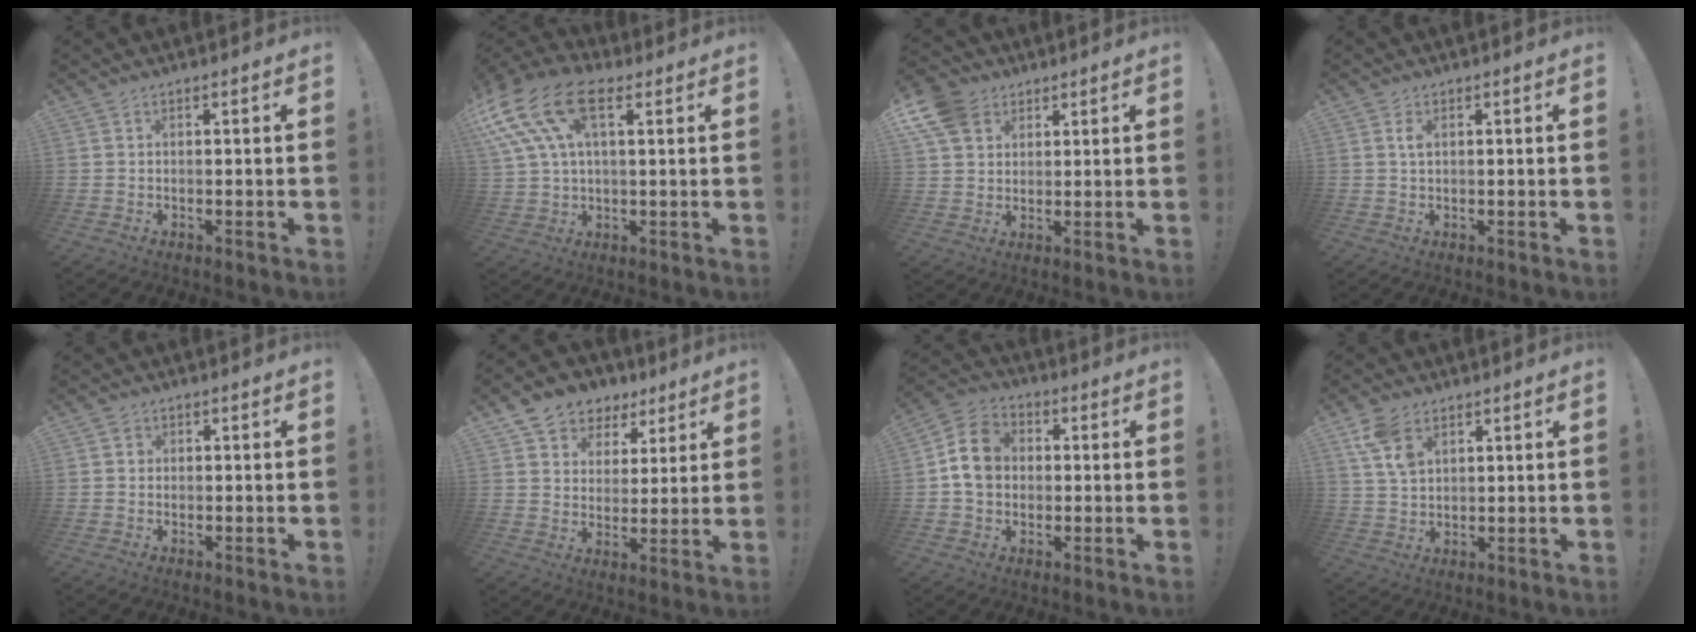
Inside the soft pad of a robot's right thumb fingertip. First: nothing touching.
{"total": 17.6, "force": [7.8, 9.5, 12.5], "torque": [-0.253, -0.019, 0.145]}
{"total": 9.7, "force": [4.9, 7.4, 3.9], "torque": [-0.070, -0.026, 0.097]}
{"total": 2.0, "force": [0.7, 1.0, 1.6], "torque": [-0.024, 0.001, 0.009]}
{"total": 1.4, "force": [0.0, 1.4, 0.4], "torque": [-0.008, 0.004, -0.002]}
{"total": 8.9, "force": [5.6, 6.7, 1.5], "torque": [-0.033, -0.037, 0.114]}
{"total": 11.3, "force": [1.0, 9.4, 6.0], "torque": [-0.093, 0.012, 0.025]}
{"total": 8.2, "force": [4.1, 4.9, 5.0], "torque": [-0.094, -0.010, 0.079]}